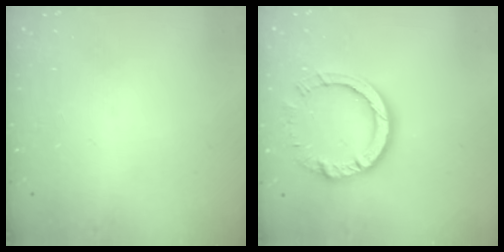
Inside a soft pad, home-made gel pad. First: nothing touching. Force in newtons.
{"total": 10.8, "press": 10.7, "slide": 1.0}